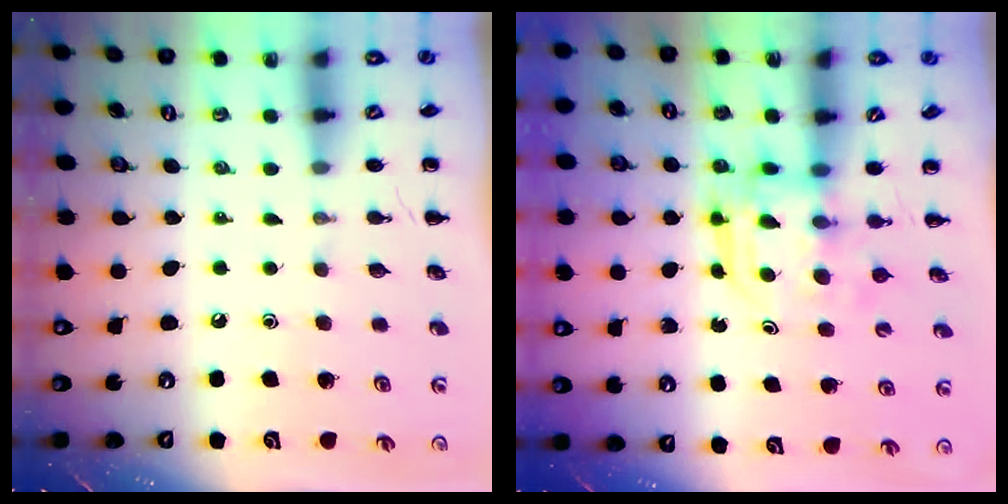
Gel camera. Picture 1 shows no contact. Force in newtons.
{"total": 3.1, "press": 3.1, "slide": 0.2}